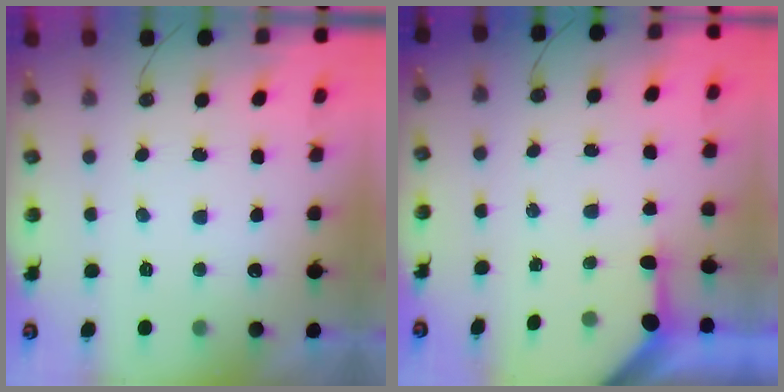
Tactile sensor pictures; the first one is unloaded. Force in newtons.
{"total": 3.2, "press": 3.2, "slide": 0.3}